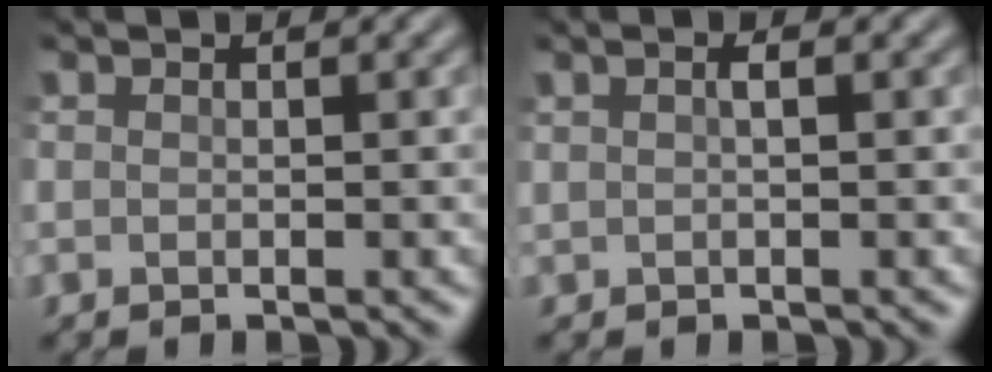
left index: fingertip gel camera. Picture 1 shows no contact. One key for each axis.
{"total": 0.8, "fx": 0.2, "fy": 0.2, "fz": 0.7, "tx": -0.018, "ty": 0.001, "tz": 0.002}